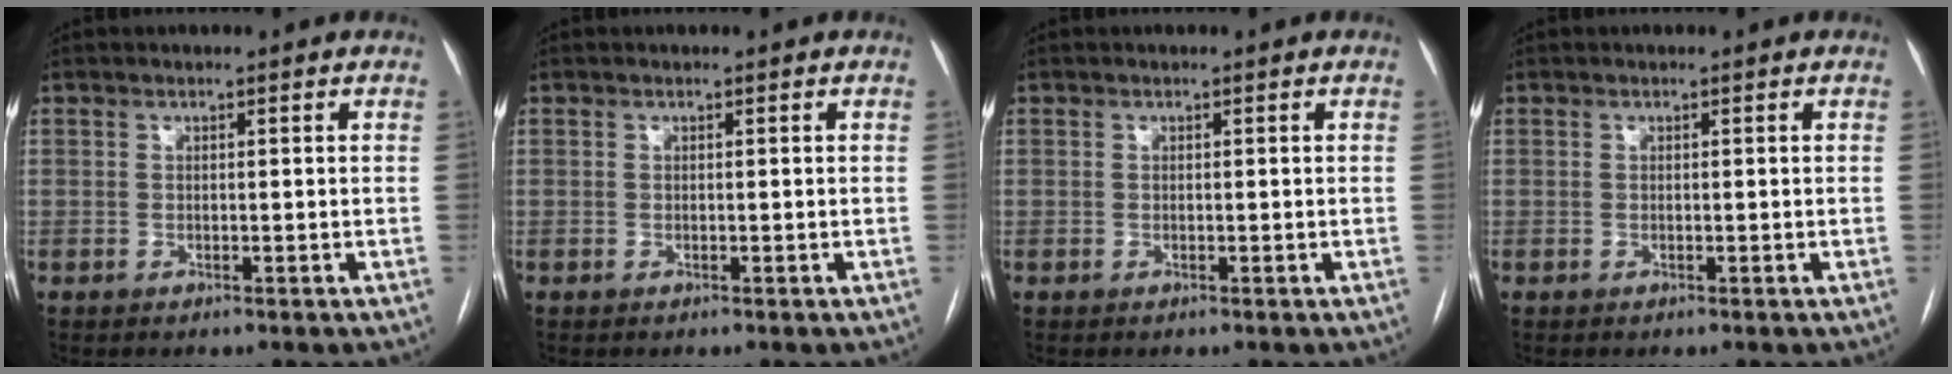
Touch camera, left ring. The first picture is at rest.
{"total": 0.0}
{"total": 0.0}
{"total": 0.0}